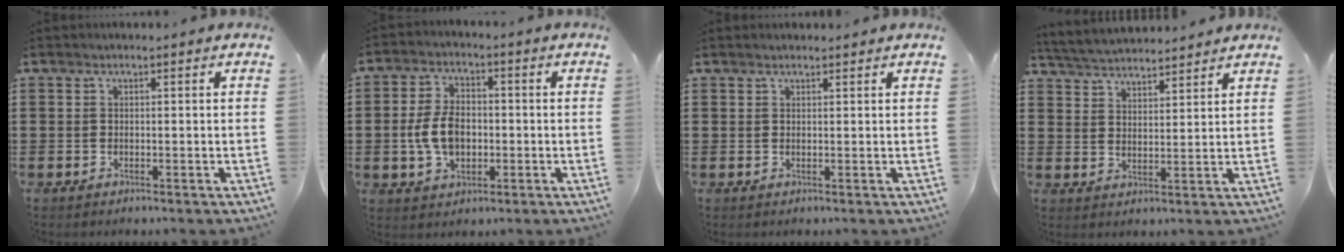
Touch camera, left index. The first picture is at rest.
{"total": 7.2, "force": [-1.0, 4.6, 5.5], "torque": [-0.127, 0.004, -0.025]}
{"total": 0.7, "force": [0.7, 0.1, 0.1], "torque": [-0.002, 0.001, 0.014]}
{"total": 4.2, "force": [4.2, 0.3, 0.3], "torque": [-0.024, -0.018, 0.074]}